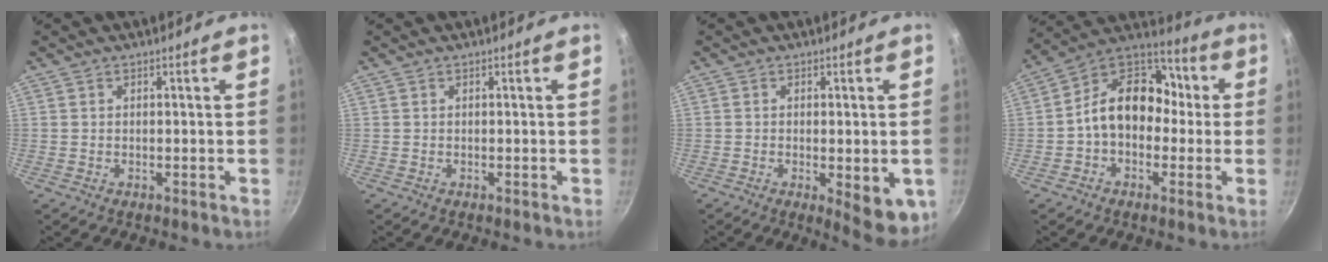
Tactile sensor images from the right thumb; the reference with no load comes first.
{"total": 0.0}
{"total": 9.0, "force": [-2.2, 2.9, 8.2], "torque": [-0.087, -0.004, -0.020]}
{"total": 15.4, "force": [-0.5, 11.6, 10.1], "torque": [-0.113, 0.052, -0.033]}